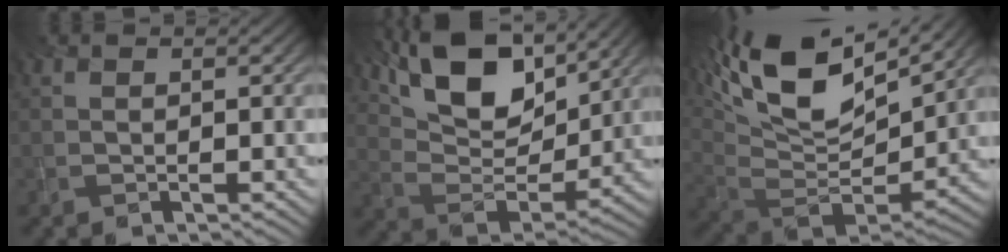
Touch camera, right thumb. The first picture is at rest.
{"total": 13.4, "force": [8.8, 6.0, 8.2], "torque": [-0.160, -0.004, 0.152]}
{"total": 17.0, "force": [9.7, 7.5, 11.7], "torque": [-0.251, 0.029, 0.164]}